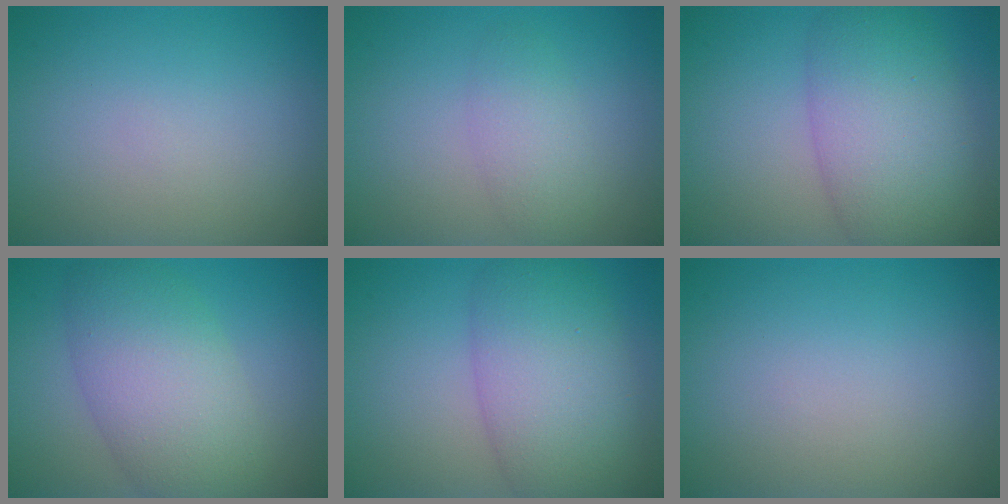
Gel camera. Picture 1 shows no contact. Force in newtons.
{"total": 2.4, "press": 2.4, "slide": 0.1}
{"total": 7.9, "press": 7.9, "slide": 0.3}
{"total": 7.3, "press": 7.3, "slide": 0.5}
{"total": 7.9, "press": 7.9, "slide": 0.3}
{"total": 0.0}